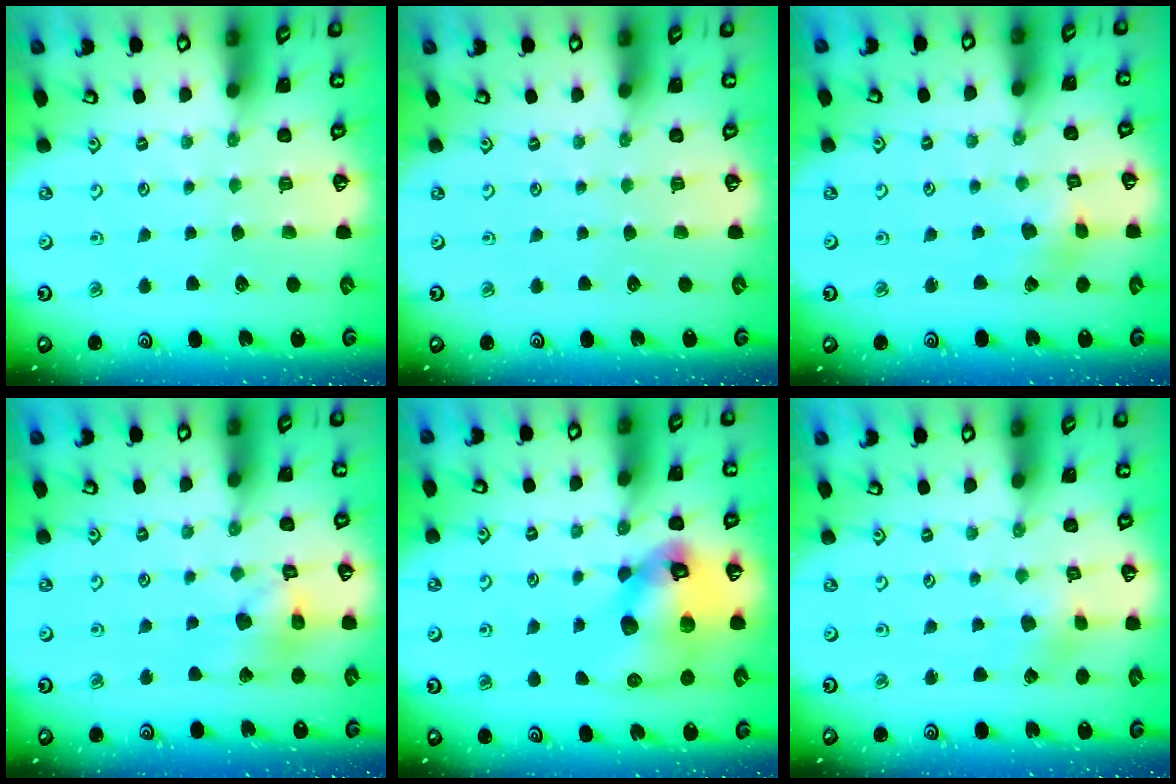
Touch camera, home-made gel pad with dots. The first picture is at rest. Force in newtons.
{"total": 0.0}
{"total": 2.7, "press": 2.7, "slide": 0.5}
{"total": 12.9, "press": 12.8, "slide": 1.8}
{"total": 17.4, "press": 17.2, "slide": 2.5}
{"total": 3.1, "press": 3.0, "slide": 0.3}